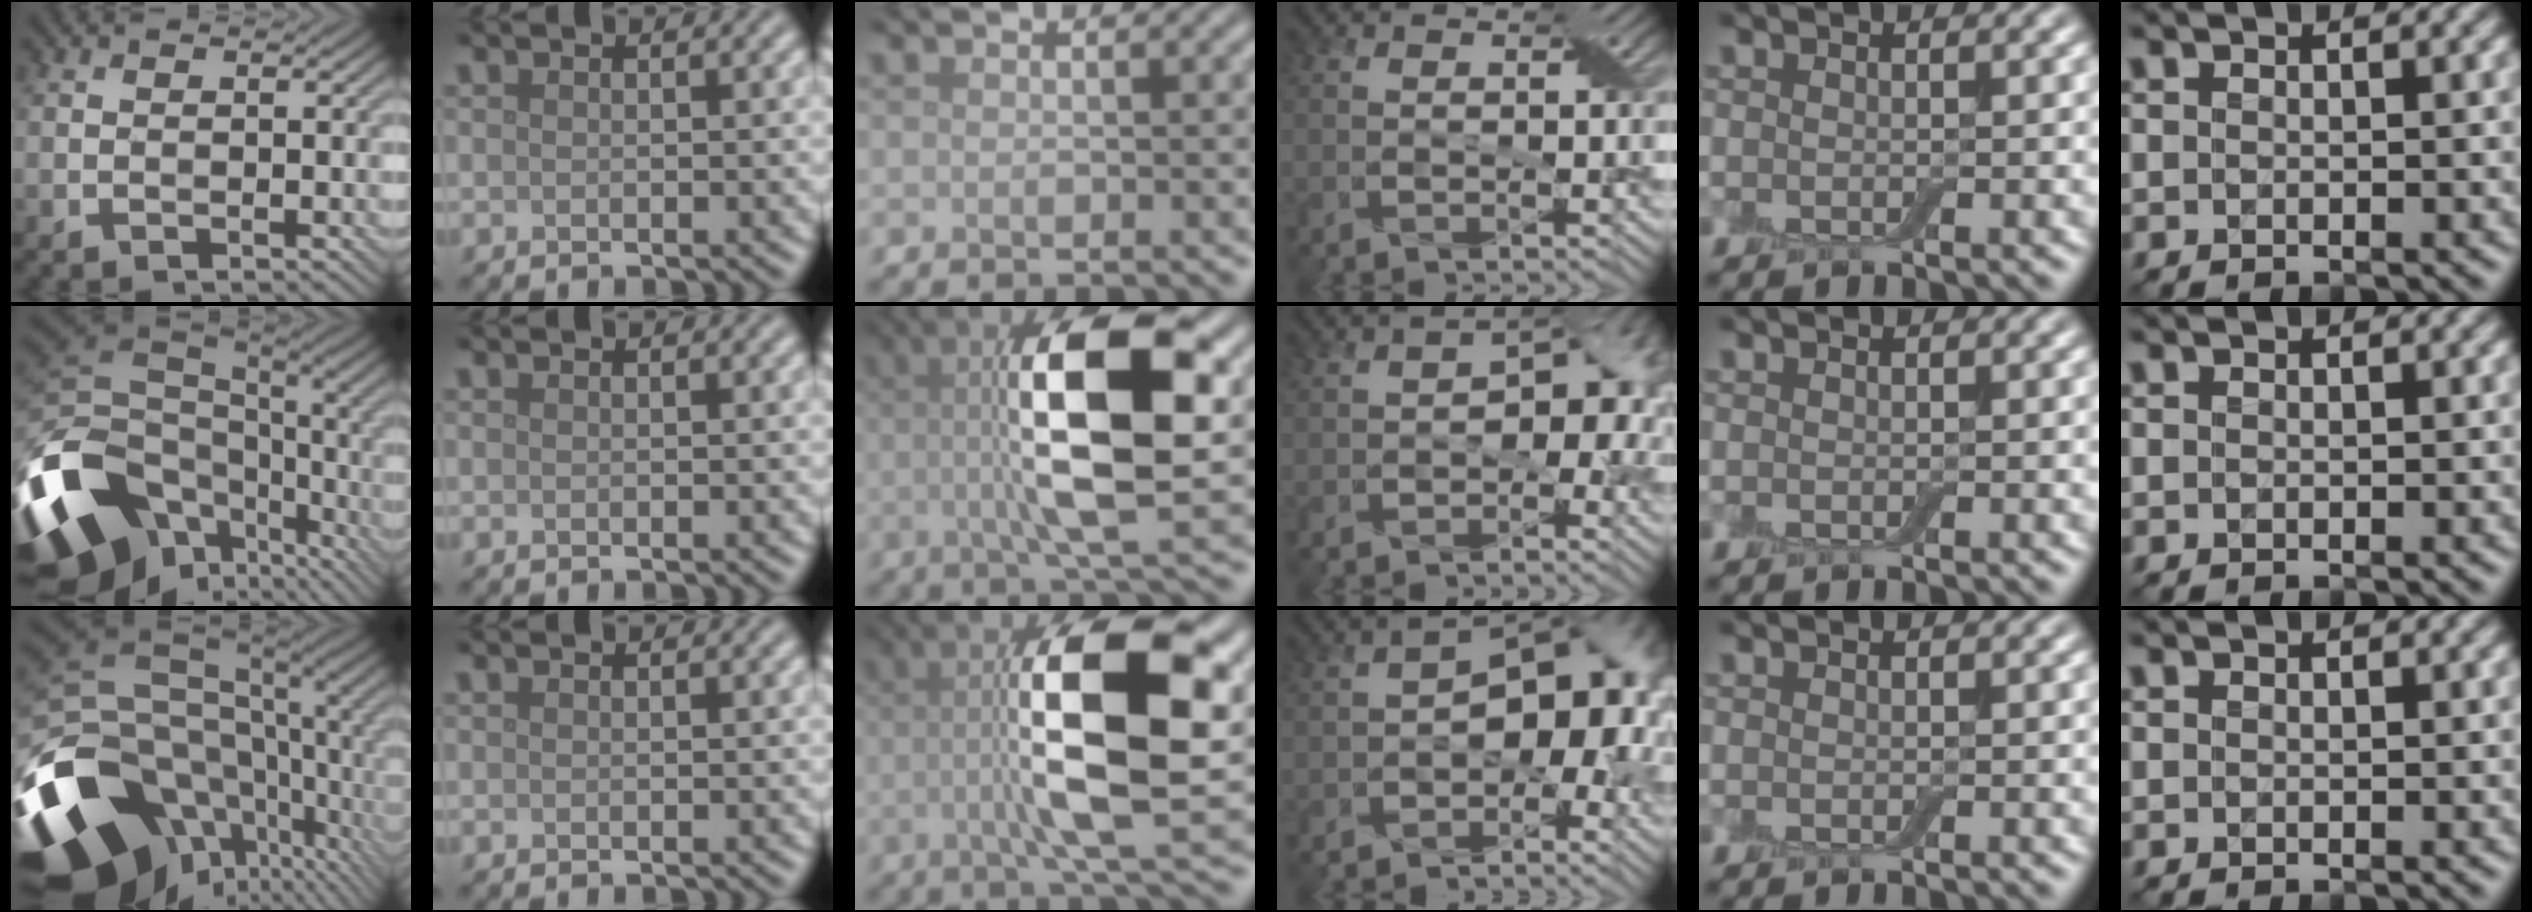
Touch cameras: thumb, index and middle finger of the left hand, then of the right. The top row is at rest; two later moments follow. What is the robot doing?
{"motion": "open", "object": "airpods case & airpods"}